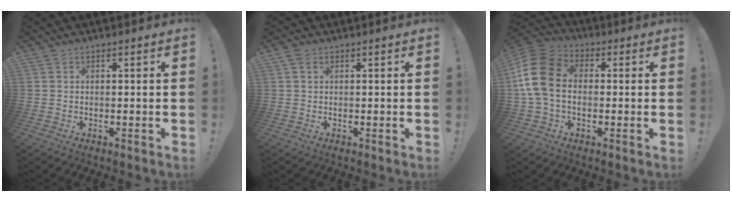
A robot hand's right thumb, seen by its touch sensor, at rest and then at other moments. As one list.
[{"total": 1.4, "force": [0.7, 0.9, 0.8], "torque": [-0.021, 0.004, 0.015]}, {"total": 15.1, "force": [0.0, 10.9, 10.4], "torque": [-0.202, 0.020, 0.002]}]